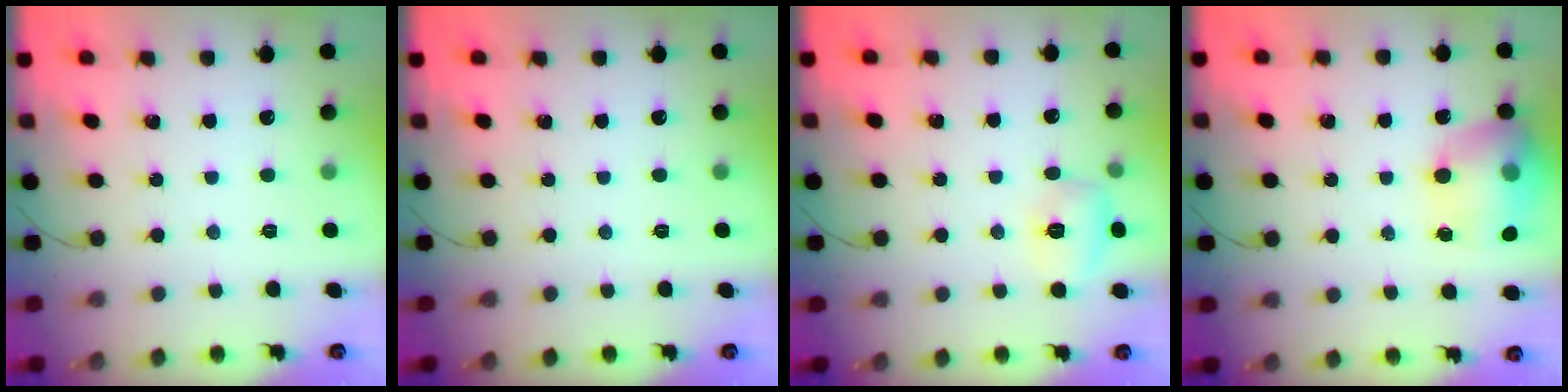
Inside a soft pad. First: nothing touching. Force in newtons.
{"total": 0.0}
{"total": 6.8, "press": 6.6, "slide": 1.7}
{"total": 17.2, "press": 17.1, "slide": 1.2}